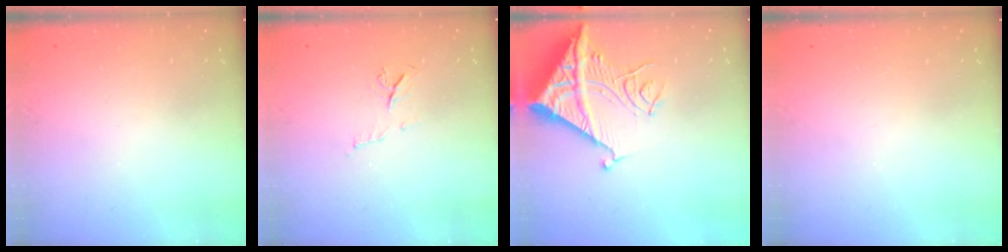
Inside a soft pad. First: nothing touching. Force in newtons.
{"total": 6.5, "press": 6.5, "slide": 0.8}
{"total": 16.7, "press": 16.6, "slide": 1.8}
{"total": 0.0}